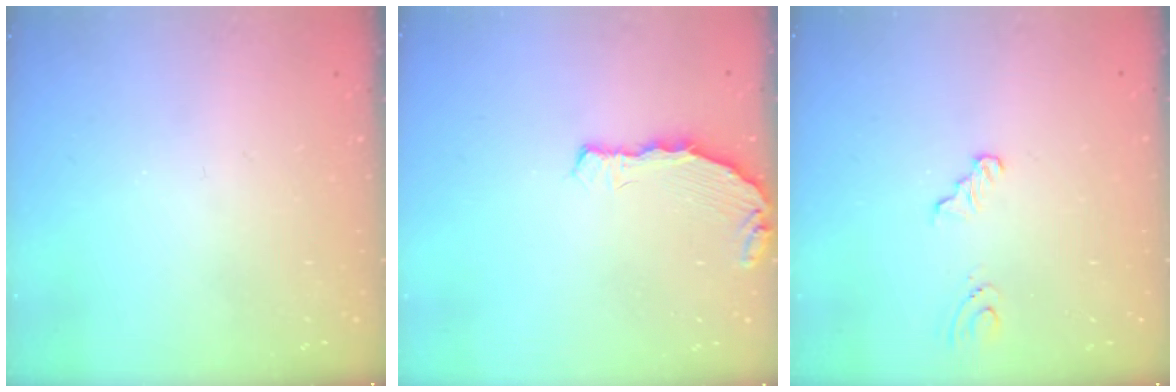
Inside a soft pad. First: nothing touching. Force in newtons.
{"total": 5.9, "press": 5.4, "slide": 2.5}
{"total": 3.1, "press": 2.8, "slide": 1.4}